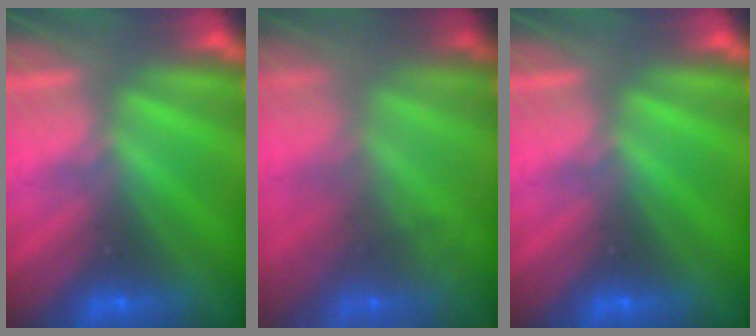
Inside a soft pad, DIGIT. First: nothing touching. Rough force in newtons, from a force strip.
{"total": 7.2}
{"total": 0.0}